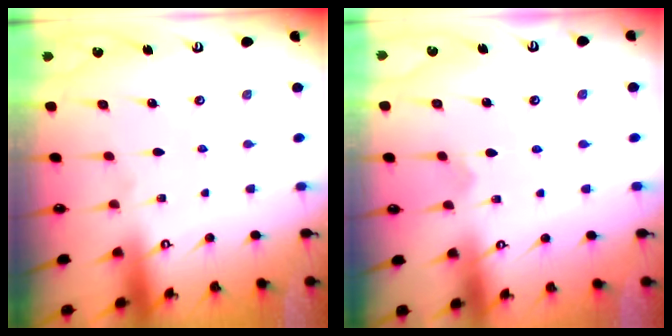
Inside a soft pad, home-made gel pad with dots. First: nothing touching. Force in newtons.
{"total": 2.7, "press": 2.6, "slide": 0.7}